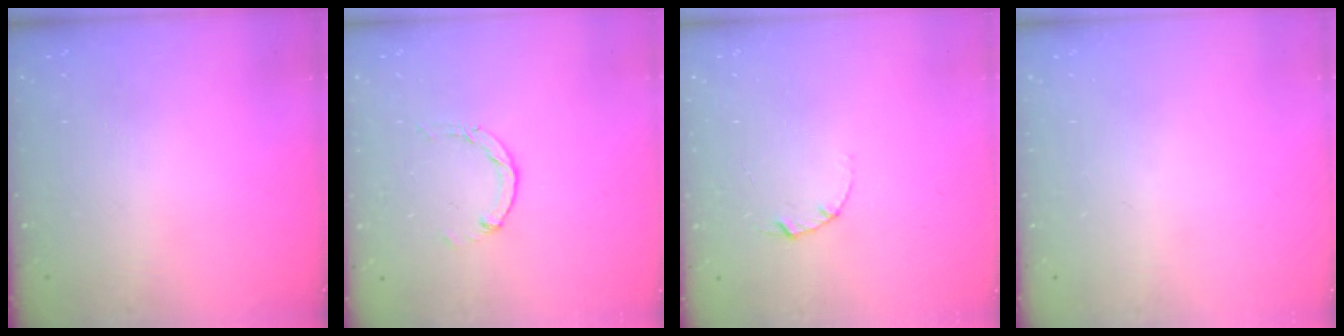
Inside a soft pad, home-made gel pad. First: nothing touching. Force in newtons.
{"total": 1.1, "press": 1.1, "slide": 0.2}
{"total": 2.1, "press": 2.1, "slide": 0.1}
{"total": 0.0}